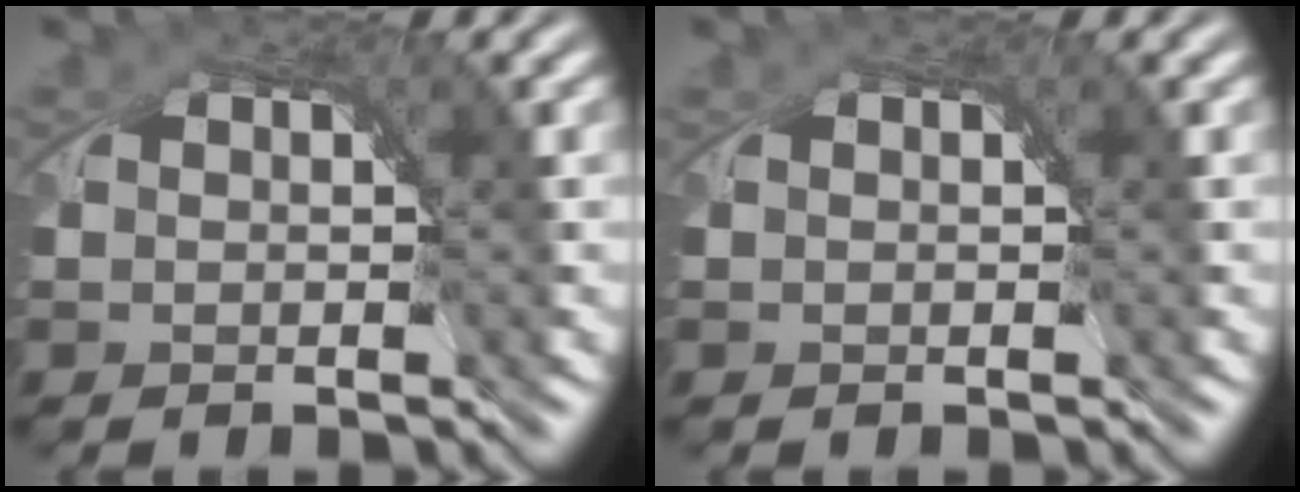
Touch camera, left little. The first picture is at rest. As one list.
[{"total": 0.0}]